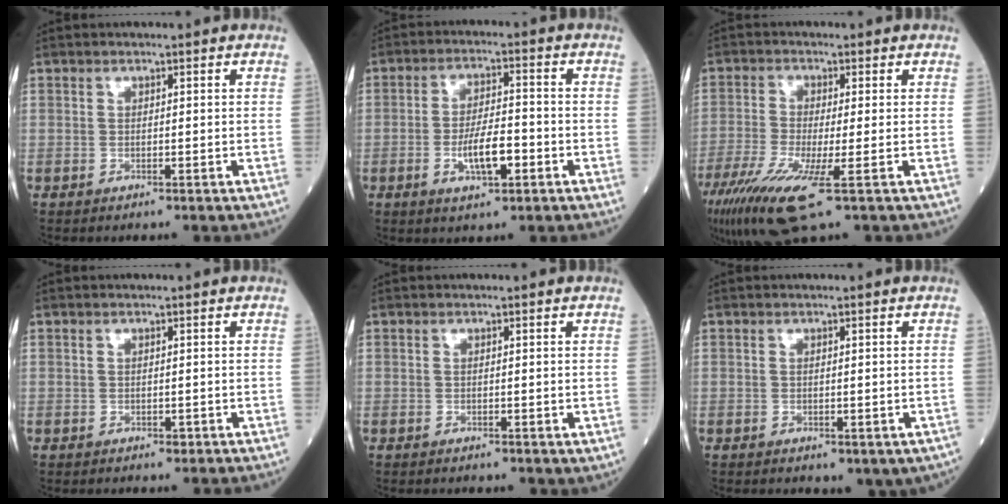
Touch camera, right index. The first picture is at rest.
{"total": 6.9, "force": [-2.4, 1.8, 6.1], "torque": [-0.114, 0.002, -0.041]}
{"total": 11.3, "force": [-5.8, 1.4, 9.6], "torque": [-0.181, -0.034, -0.102]}
{"total": 0.7, "force": [-0.2, 0.4, 0.5], "torque": [-0.005, -0.001, -0.002]}
{"total": 0.5, "force": [0.1, 0.3, 0.4], "torque": [-0.006, -0.001, 0.003]}
{"total": 3.3, "force": [-1.3, 1.8, 2.5], "torque": [-0.024, 0.001, -0.006]}